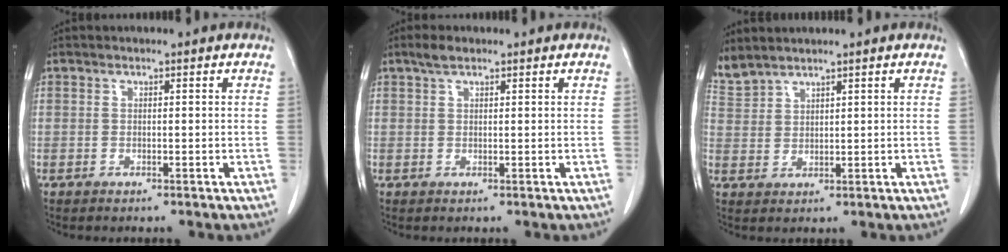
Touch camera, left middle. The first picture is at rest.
{"total": 1.9, "force": [1.4, 0.7, 1.1], "torque": [-0.024, 0.010, 0.026]}
{"total": 3.4, "force": [3.4, 0.1, 0.3], "torque": [-0.019, 0.012, 0.080]}